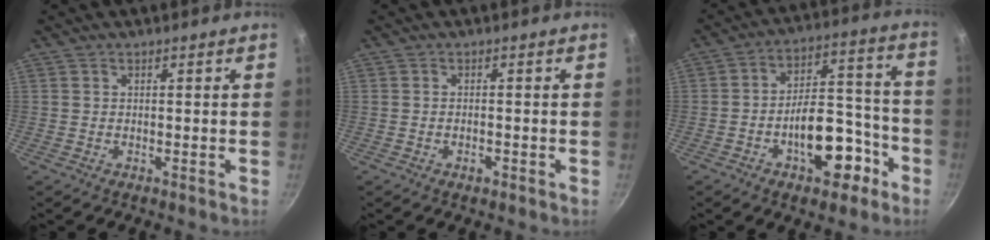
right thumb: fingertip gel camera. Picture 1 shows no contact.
{"total": 1.6, "force": [-0.8, 0.8, 1.1], "torque": [-0.020, 0.003, -0.015]}
{"total": 15.3, "force": [-6.7, 8.3, 11.0], "torque": [-0.114, 0.076, -0.091]}